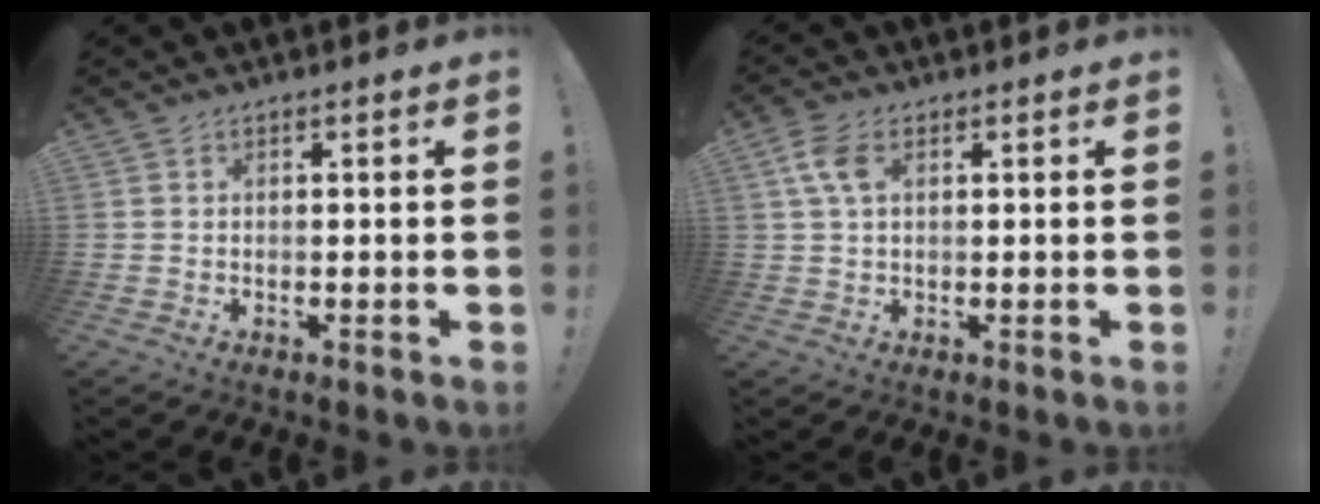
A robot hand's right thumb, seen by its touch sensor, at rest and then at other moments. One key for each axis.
{"total": 6.2, "fx": 1.9, "fy": 3.6, "fz": 4.7, "tx": -0.101, "ty": 0.001, "tz": 0.034}